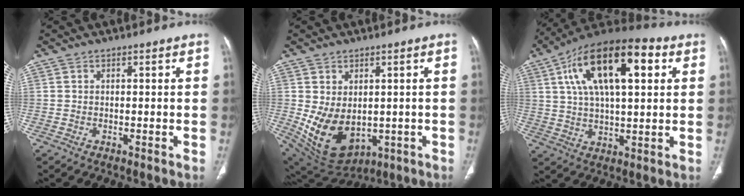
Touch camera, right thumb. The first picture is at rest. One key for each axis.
{"total": 12.4, "fx": -1.1, "fy": 8.5, "fz": 8.9, "tx": -0.142, "ty": -0.012, "tz": 0.018}
{"total": 21.5, "fx": 7.2, "fy": 9.3, "fz": 18.0, "tx": -0.295, "ty": 0.010, "tz": 0.113}